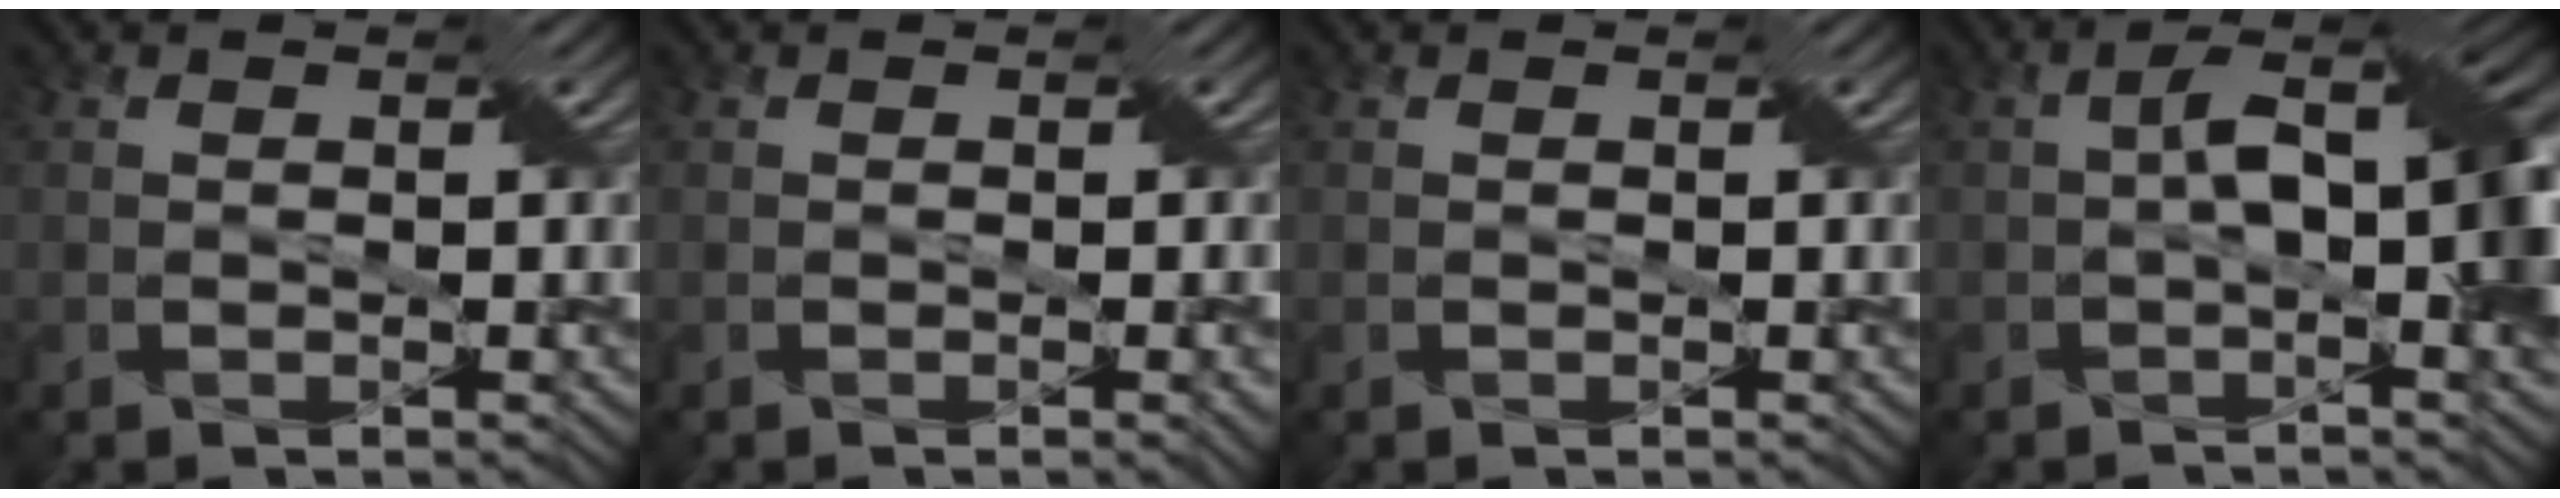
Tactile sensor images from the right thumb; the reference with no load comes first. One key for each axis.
{"total": 1.4, "fx": -0.2, "fy": 0.1, "fz": 1.4, "tx": -0.020, "ty": 0.000, "tz": -0.002}
{"total": 0.0}
{"total": 9.4, "fx": 0.1, "fy": 3.9, "fz": 8.6, "tx": -0.139, "ty": 0.008, "tz": 0.000}